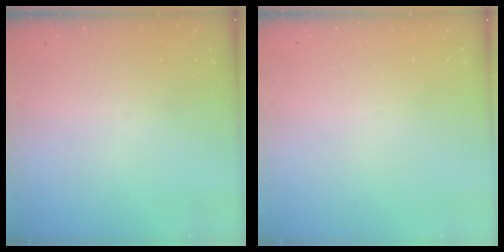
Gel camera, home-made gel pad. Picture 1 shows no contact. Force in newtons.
{"total": 0.0}